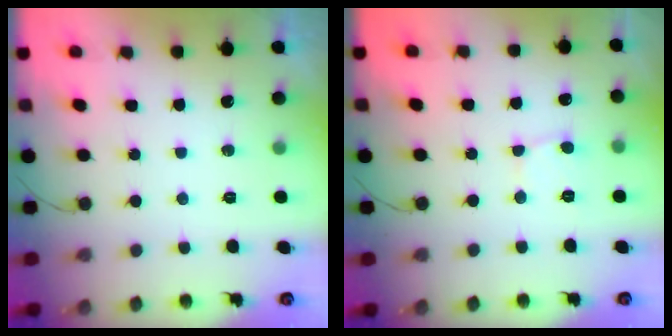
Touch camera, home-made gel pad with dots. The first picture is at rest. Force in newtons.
{"total": 2.7, "press": 2.7, "slide": 0.3}